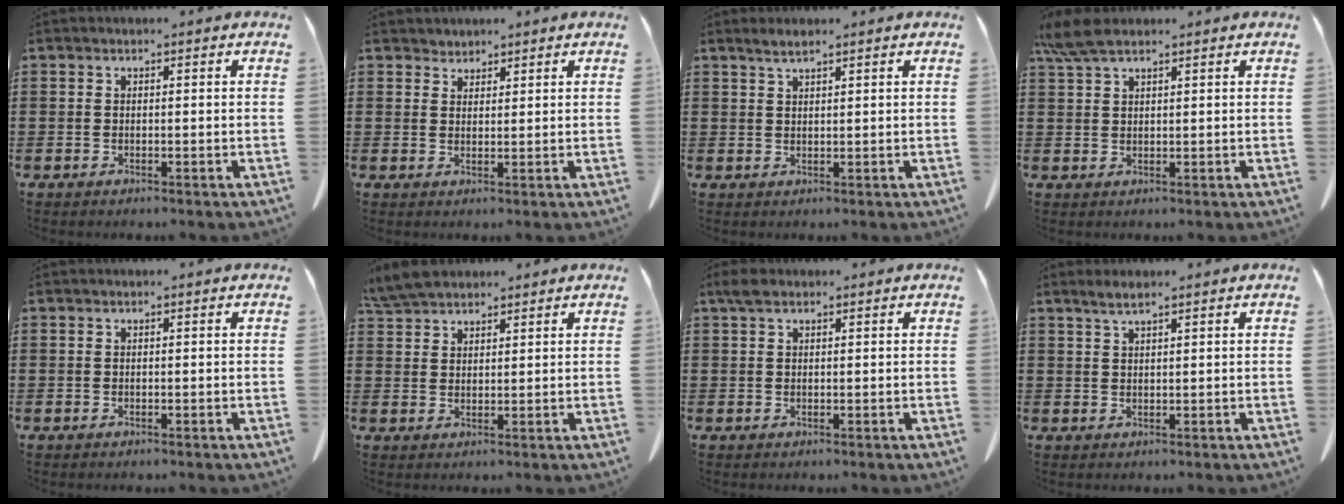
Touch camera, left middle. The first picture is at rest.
{"total": 1.8, "force": [1.7, 0.6, -0.2], "torque": [-0.002, 0.001, 0.035]}
{"total": 1.8, "force": [1.4, 0.1, 1.1], "torque": [-0.024, 0.000, 0.026]}
{"total": 4.8, "force": [3.3, 1.2, 3.2], "torque": [-0.078, 0.000, 0.060]}
{"total": 0.0}
{"total": 5.2, "force": [4.7, 1.4, 1.7], "torque": [-0.048, -0.004, 0.092]}
{"total": 1.6, "force": [1.0, 0.8, 1.1], "torque": [-0.026, 0.005, 0.018]}
{"total": 2.0, "force": [1.5, 0.1, 1.3], "torque": [-0.029, 0.001, 0.026]}